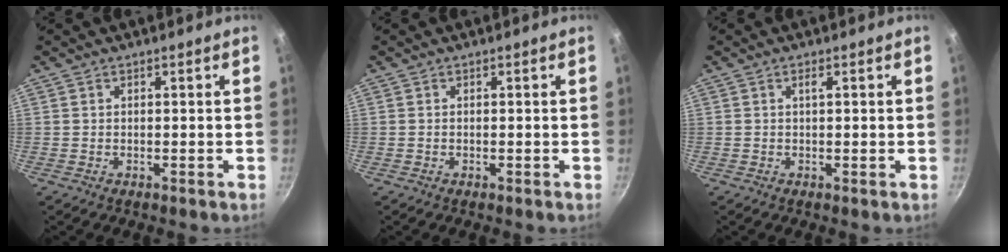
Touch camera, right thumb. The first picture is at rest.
{"total": 0.0}
{"total": 1.3, "force": [0.4, 0.3, 1.2], "torque": [-0.020, -0.001, 0.004]}